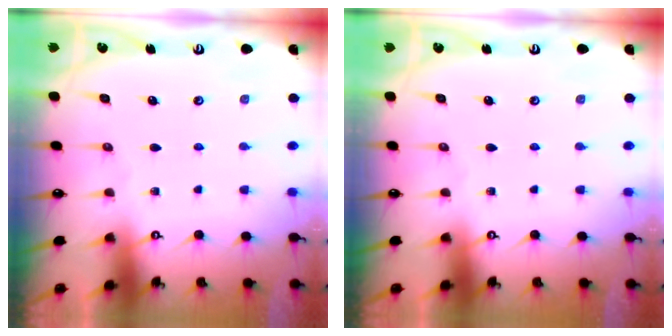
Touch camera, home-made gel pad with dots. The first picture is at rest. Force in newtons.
{"total": 0.0}